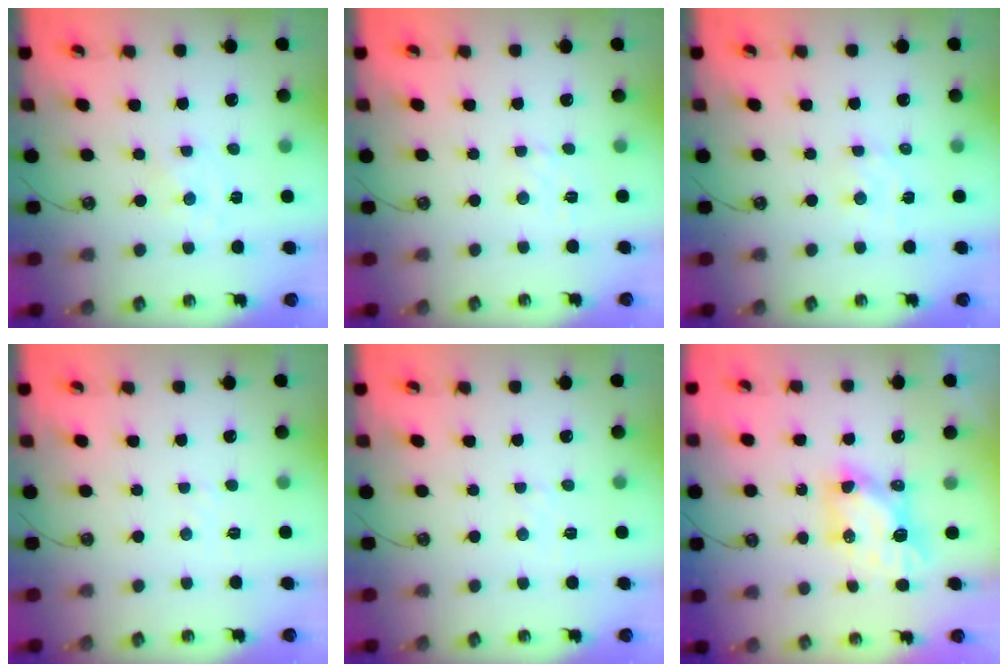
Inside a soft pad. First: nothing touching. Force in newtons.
{"total": 2.5, "press": 2.4, "slide": 0.4}
{"total": 2.4, "press": 2.3, "slide": 0.6}
{"total": 2.1, "press": 2.1, "slide": 0.4}
{"total": 2.5, "press": 2.5, "slide": 0.4}
{"total": 6.9, "press": 6.9, "slide": 0.6}